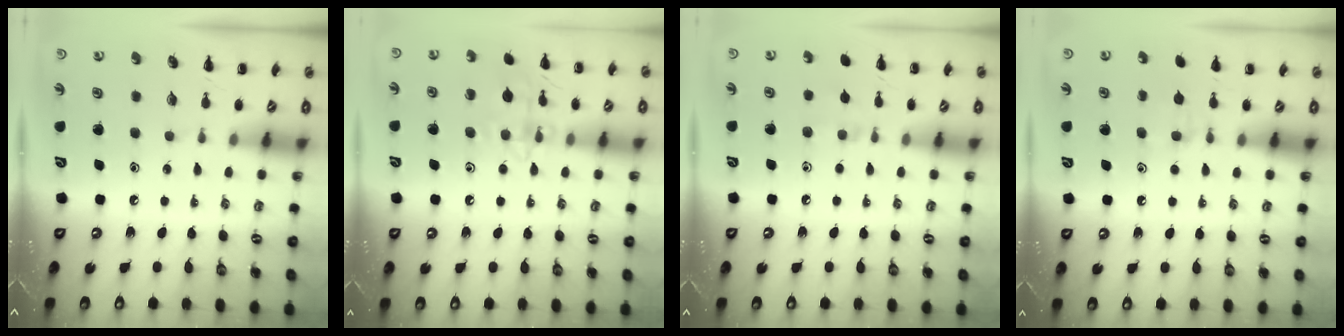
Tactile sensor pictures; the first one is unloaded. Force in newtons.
{"total": 13.7, "press": 13.7, "slide": 1.3}
{"total": 4.8, "press": 4.6, "slide": 1.6}
{"total": 5.9, "press": 5.6, "slide": 1.7}